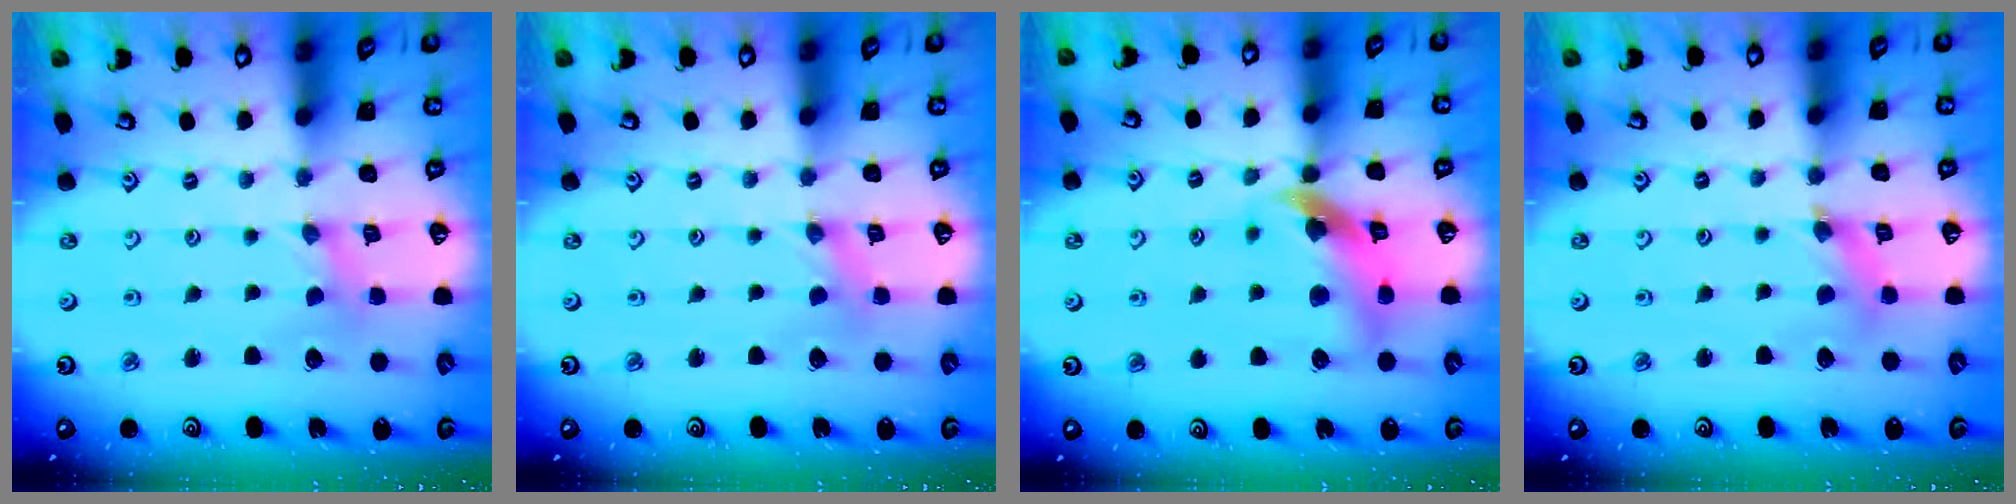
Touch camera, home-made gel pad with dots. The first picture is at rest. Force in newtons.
{"total": 1.7, "press": 1.7, "slide": 0.3}
{"total": 11.7, "press": 11.6, "slide": 1.6}
{"total": 4.2, "press": 4.2, "slide": 0.5}